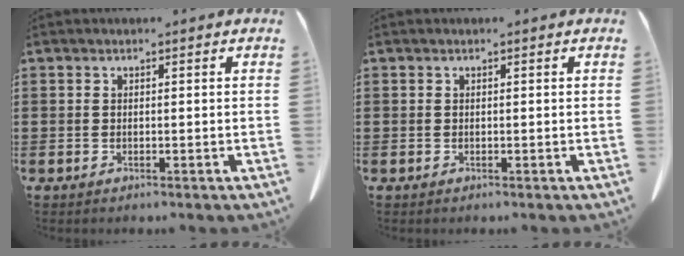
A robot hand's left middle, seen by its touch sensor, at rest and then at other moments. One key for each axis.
{"total": 0.0}